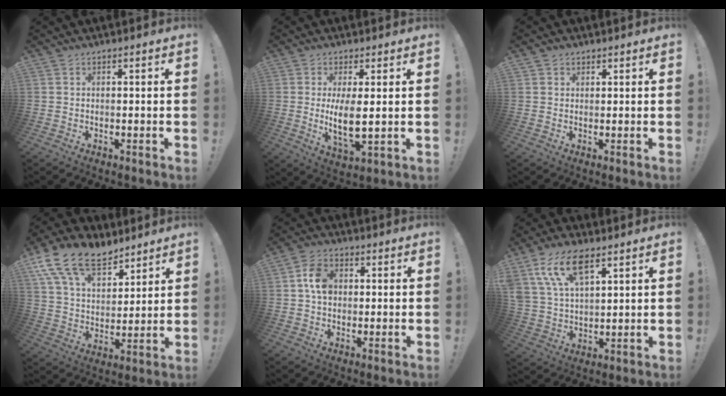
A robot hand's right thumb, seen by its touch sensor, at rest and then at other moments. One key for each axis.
{"total": 8.3, "fx": 0.9, "fy": 2.9, "fz": 7.8, "tx": -0.137, "ty": -0.023, "tz": 0.014}
{"total": 1.3, "fx": 1.0, "fy": 0.9, "fz": 0.2, "tx": 0.000, "ty": -0.002, "tz": 0.018}
{"total": 17.2, "fx": 11.5, "fy": 9.5, "fz": 8.6, "tx": -0.158, "ty": -0.068, "tz": 0.214}
{"total": 8.2, "fx": 1.1, "fy": 6.2, "fz": 5.2, "tx": -0.082, "ty": 0.016, "tz": 0.025}
{"total": 13.6, "fx": 8.0, "fy": 6.6, "fz": 8.7, "tx": -0.178, "ty": -0.025, "tz": 0.150}